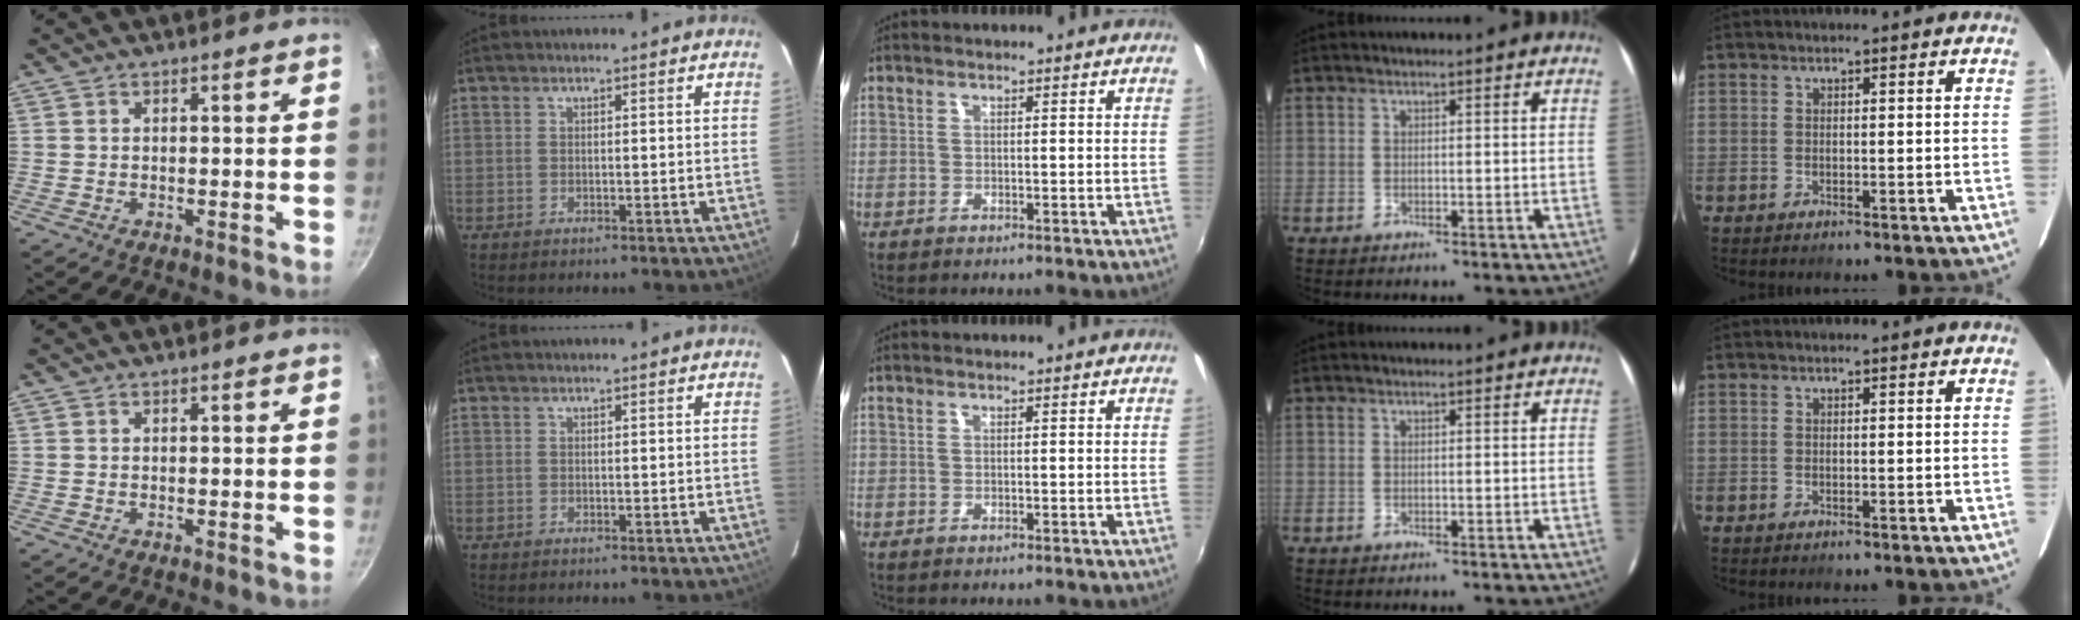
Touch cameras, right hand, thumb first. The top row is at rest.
{}